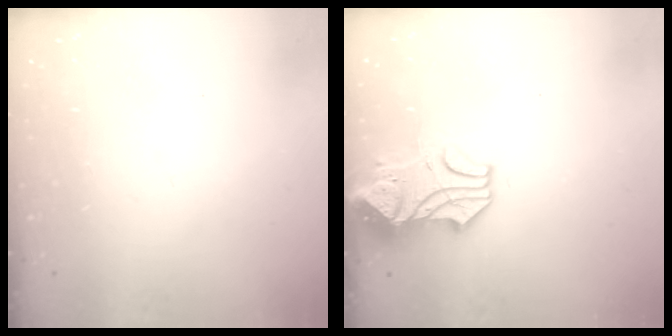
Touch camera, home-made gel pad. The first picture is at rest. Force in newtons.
{"total": 2.8, "press": 2.5, "slide": 1.2}